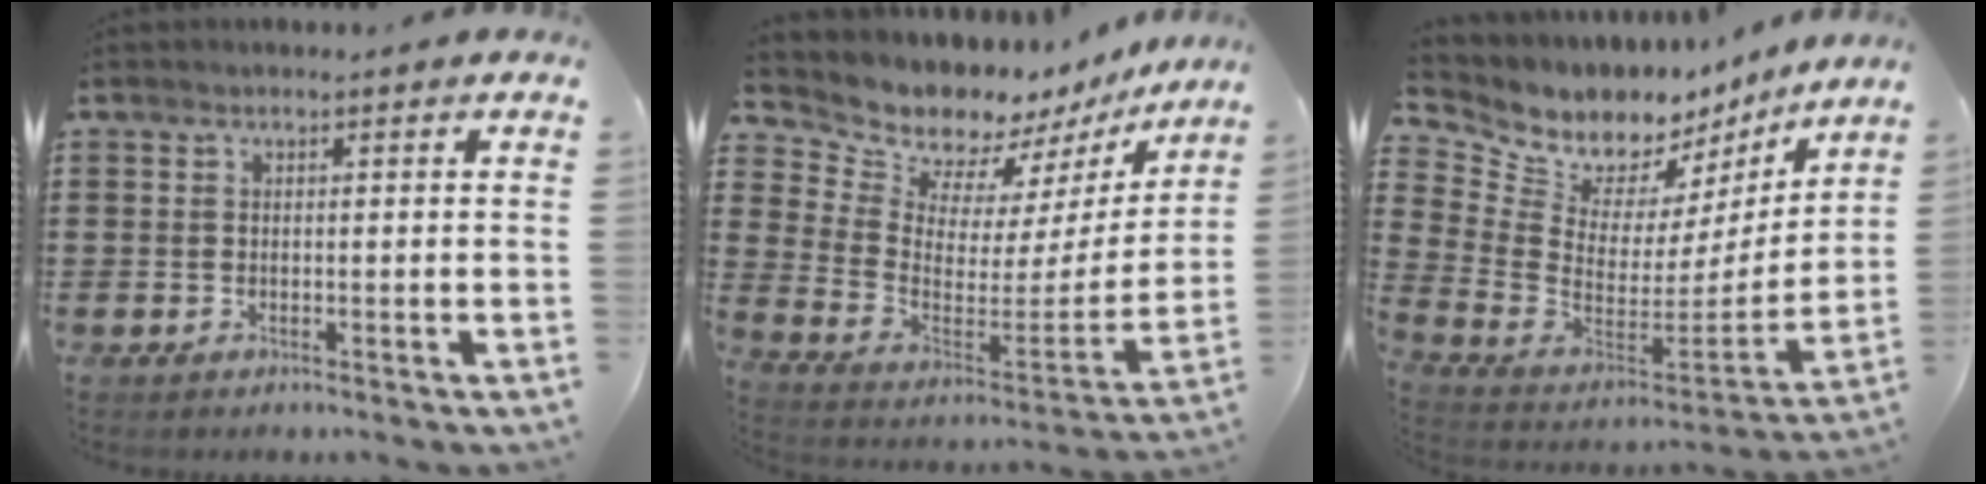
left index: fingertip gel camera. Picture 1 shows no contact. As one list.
[{"total": 8.2, "force": [7.8, 2.5, -0.1], "torque": [-0.049, -0.078, 0.138]}, {"total": 7.8, "force": [6.1, 4.6, 1.4], "torque": [-0.073, -0.053, 0.112]}]